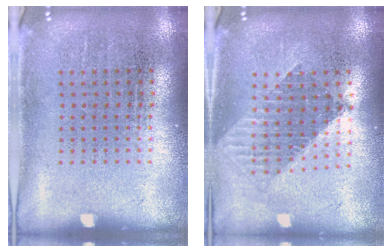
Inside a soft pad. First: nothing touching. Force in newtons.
{"total": 1.6, "press": 1.3, "slide": 1.0}